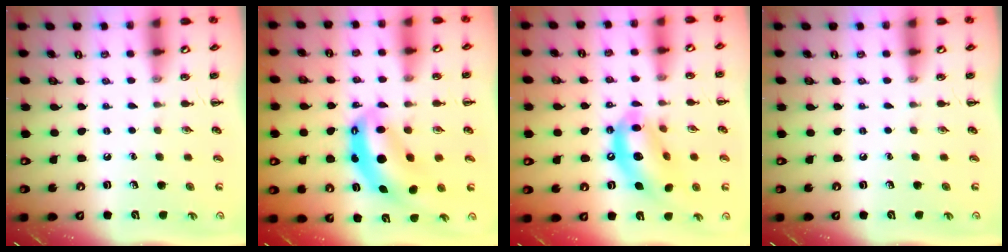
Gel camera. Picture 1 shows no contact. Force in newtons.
{"total": 9.2, "press": 8.9, "slide": 2.4}
{"total": 13.8, "press": 13.3, "slide": 3.7}
{"total": 0.0}